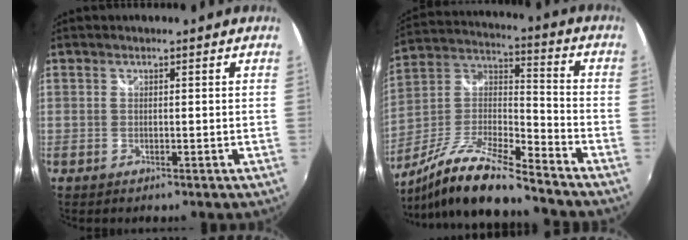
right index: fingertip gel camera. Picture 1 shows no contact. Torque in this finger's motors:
{"motor_torque": [0.91, -0.91, 0.19, 0.10]}